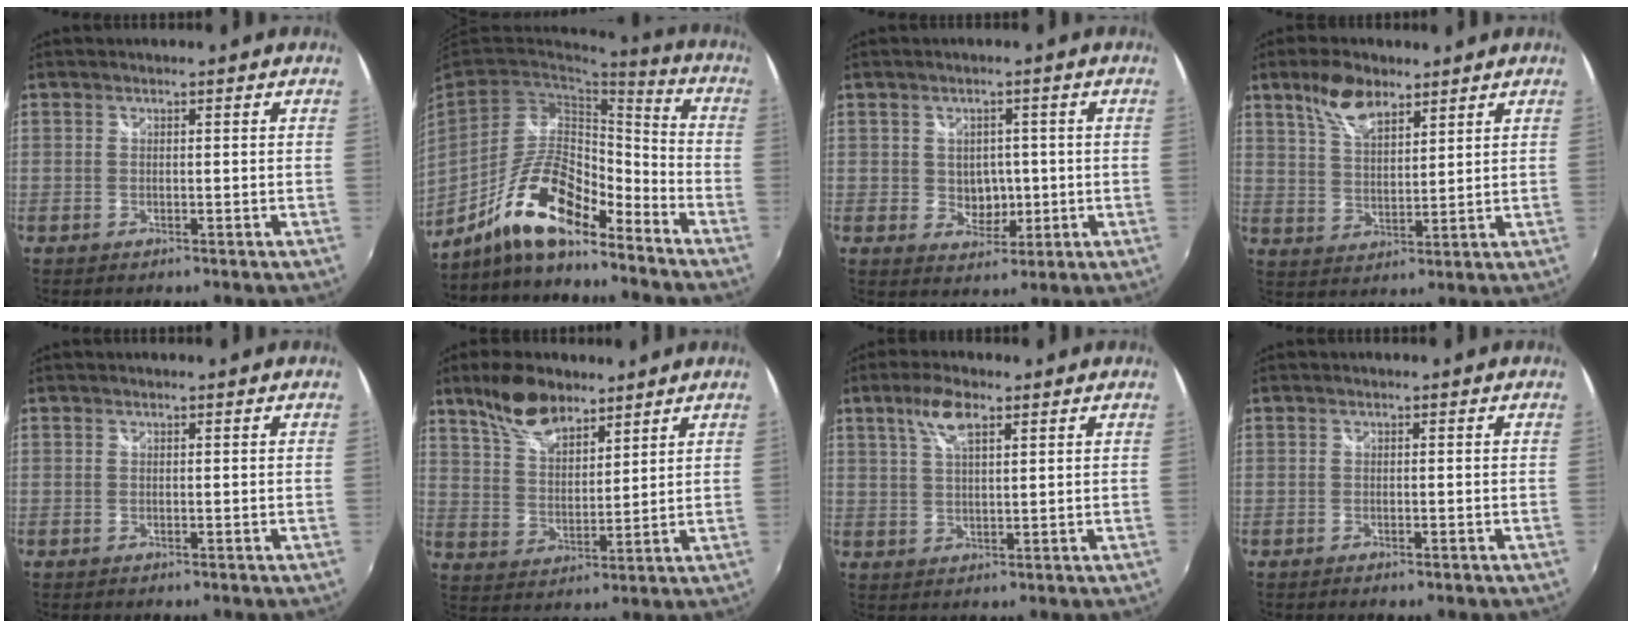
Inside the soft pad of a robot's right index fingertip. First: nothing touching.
{"total": 15.7, "force": [-11.1, 4.5, 10.1], "torque": [-0.205, -0.002, -0.210]}
{"total": 4.4, "force": [-0.1, 3.8, 2.2], "torque": [-0.036, 0.003, 0.006]}
{"total": 8.1, "force": [5.5, 3.5, 4.8], "torque": [-0.087, 0.010, 0.105]}
{"total": 0.0}
{"total": 10.3, "force": [7.6, 4.4, 5.5], "torque": [-0.105, 0.016, 0.145]}
{"total": 5.8, "force": [3.1, 1.9, 4.5], "torque": [-0.086, 0.009, 0.059]}
{"total": 0.9, "force": [-0.6, 0.3, 0.5], "torque": [-0.011, -0.002, -0.011]}